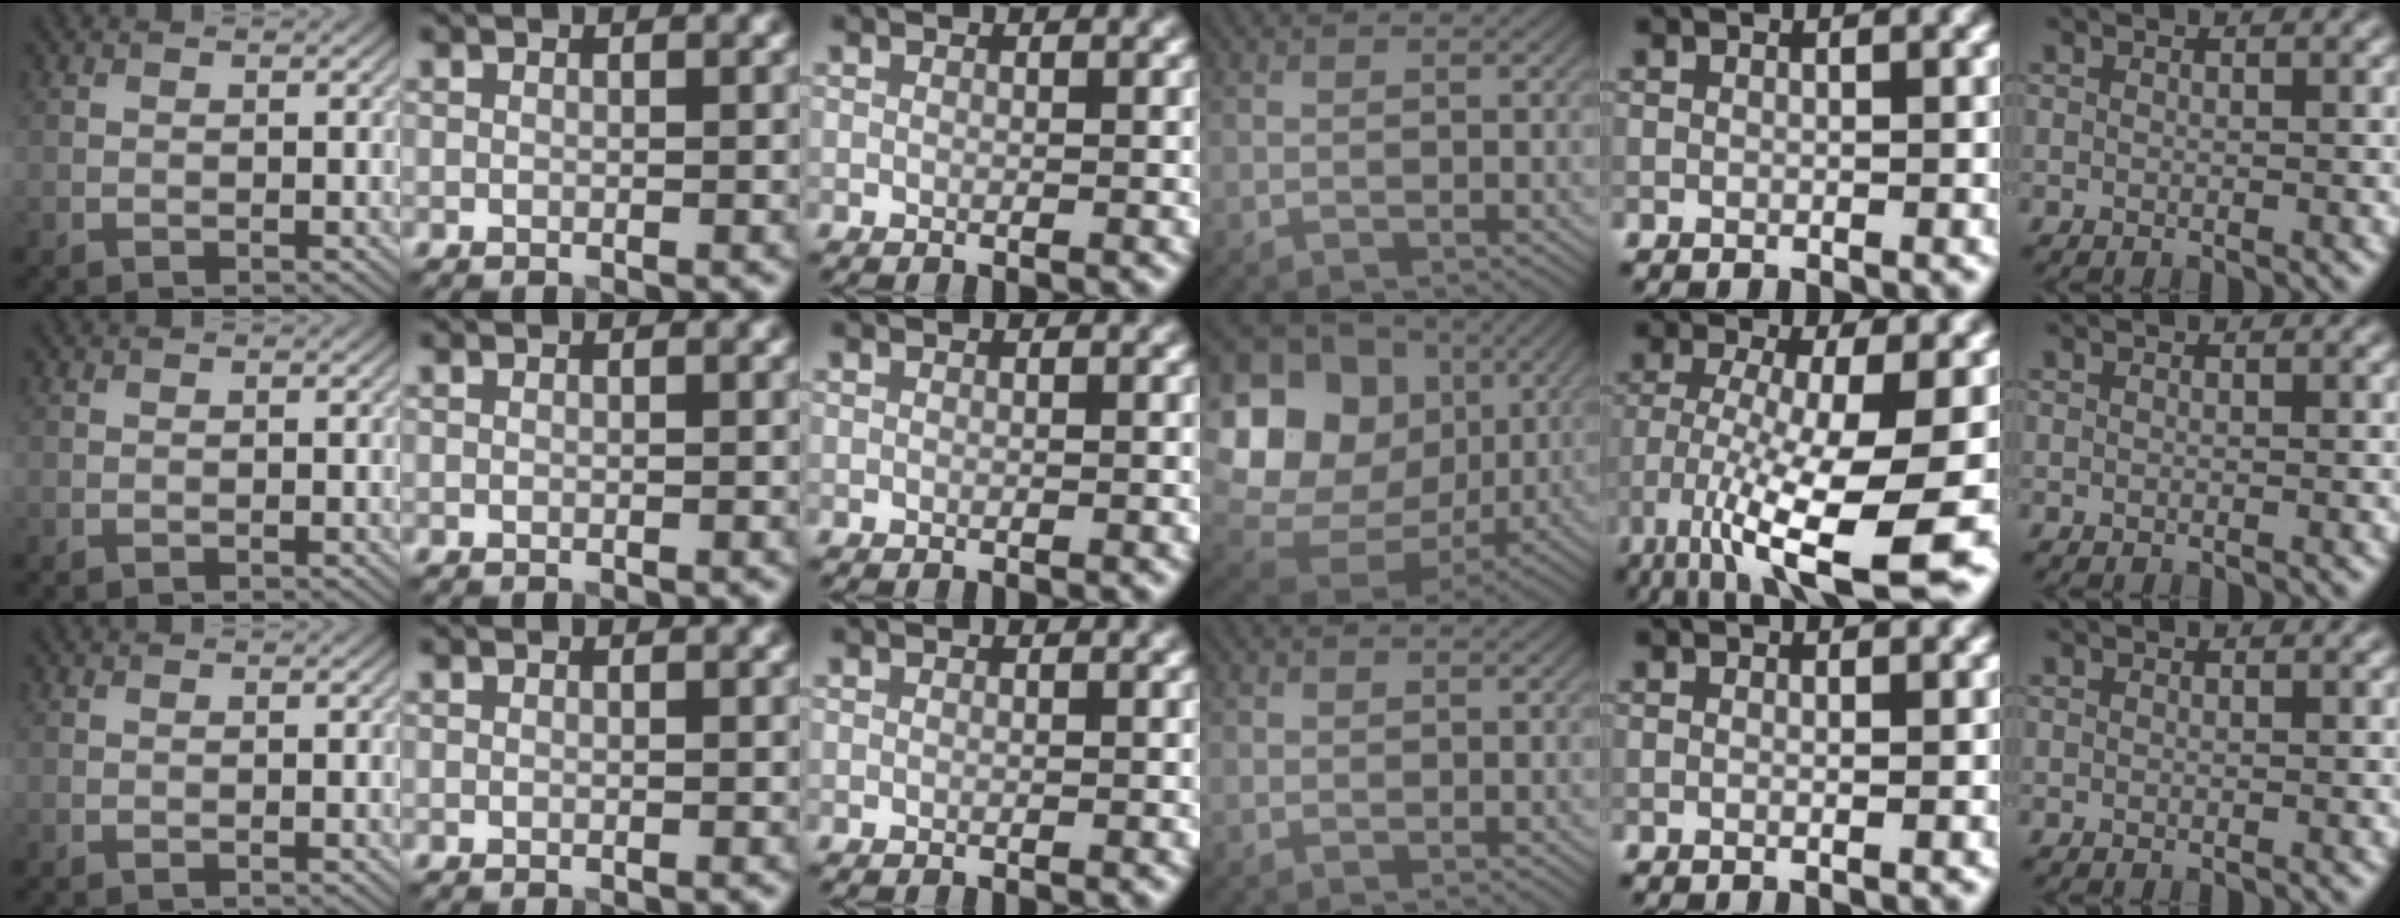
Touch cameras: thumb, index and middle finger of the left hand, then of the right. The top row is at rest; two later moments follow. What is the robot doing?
{"motion": "lift_and_place", "object": "coin"}